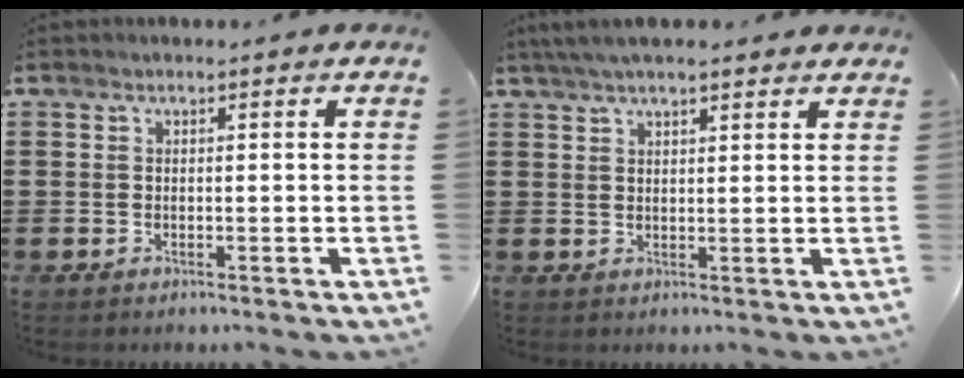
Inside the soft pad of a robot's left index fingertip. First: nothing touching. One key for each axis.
{"total": 3.8, "fx": 3.2, "fy": 0.6, "fz": 2.0, "tx": -0.046, "ty": 0.003, "tz": 0.058}